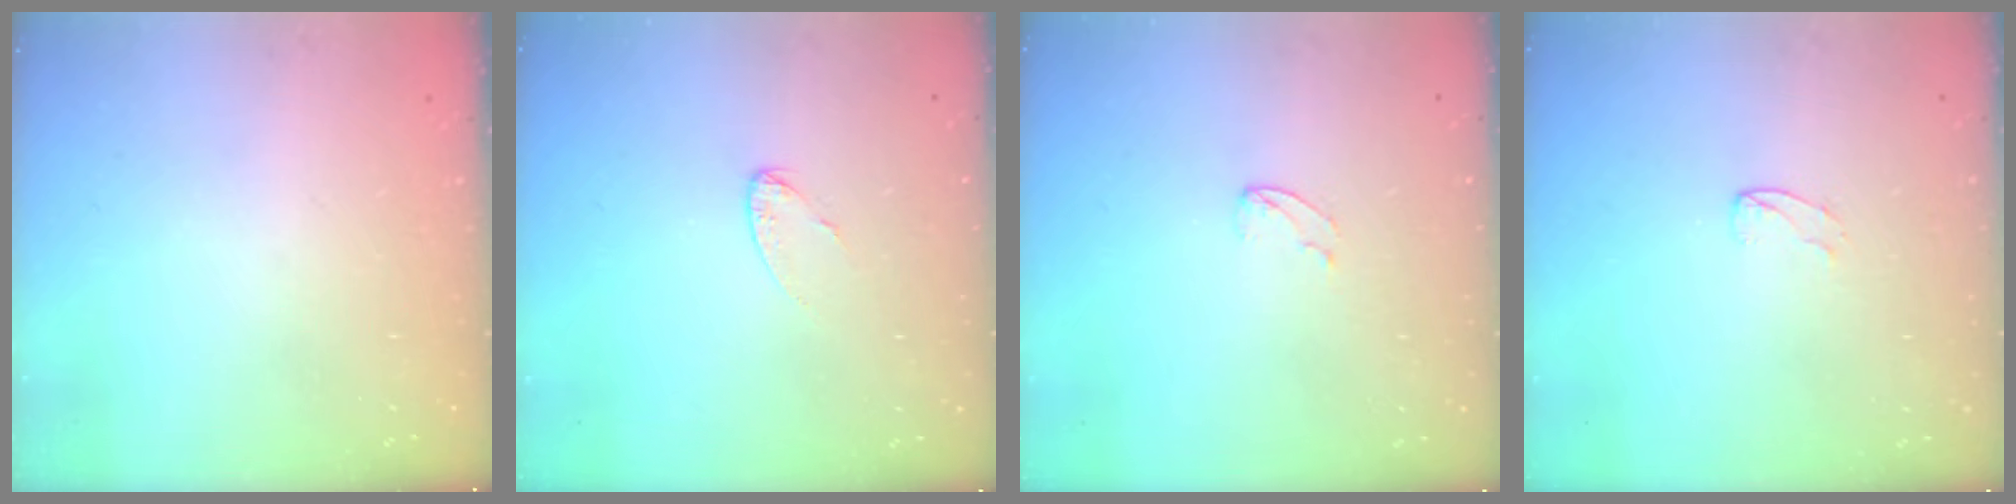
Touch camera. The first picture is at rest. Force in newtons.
{"total": 3.3, "press": 3.3, "slide": 0.2}
{"total": 3.2, "press": 3.2, "slide": 0.3}
{"total": 4.2, "press": 4.2, "slide": 0.4}